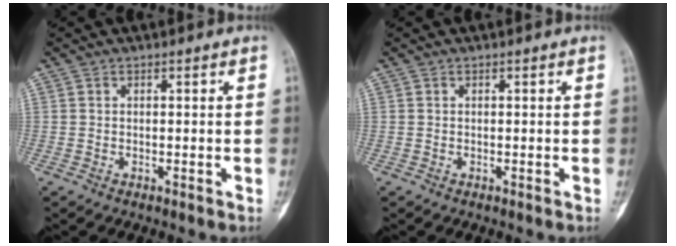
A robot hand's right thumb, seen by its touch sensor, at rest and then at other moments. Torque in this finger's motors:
{"motor_torque": [0.08, 0.01, 0.00, 0.00, 0.00]}